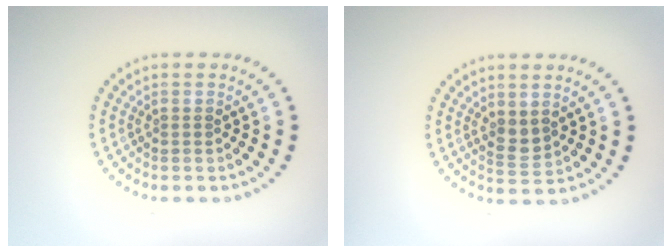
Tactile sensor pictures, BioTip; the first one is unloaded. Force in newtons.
{"total": 1.7, "press": 1.6, "slide": 0.7}